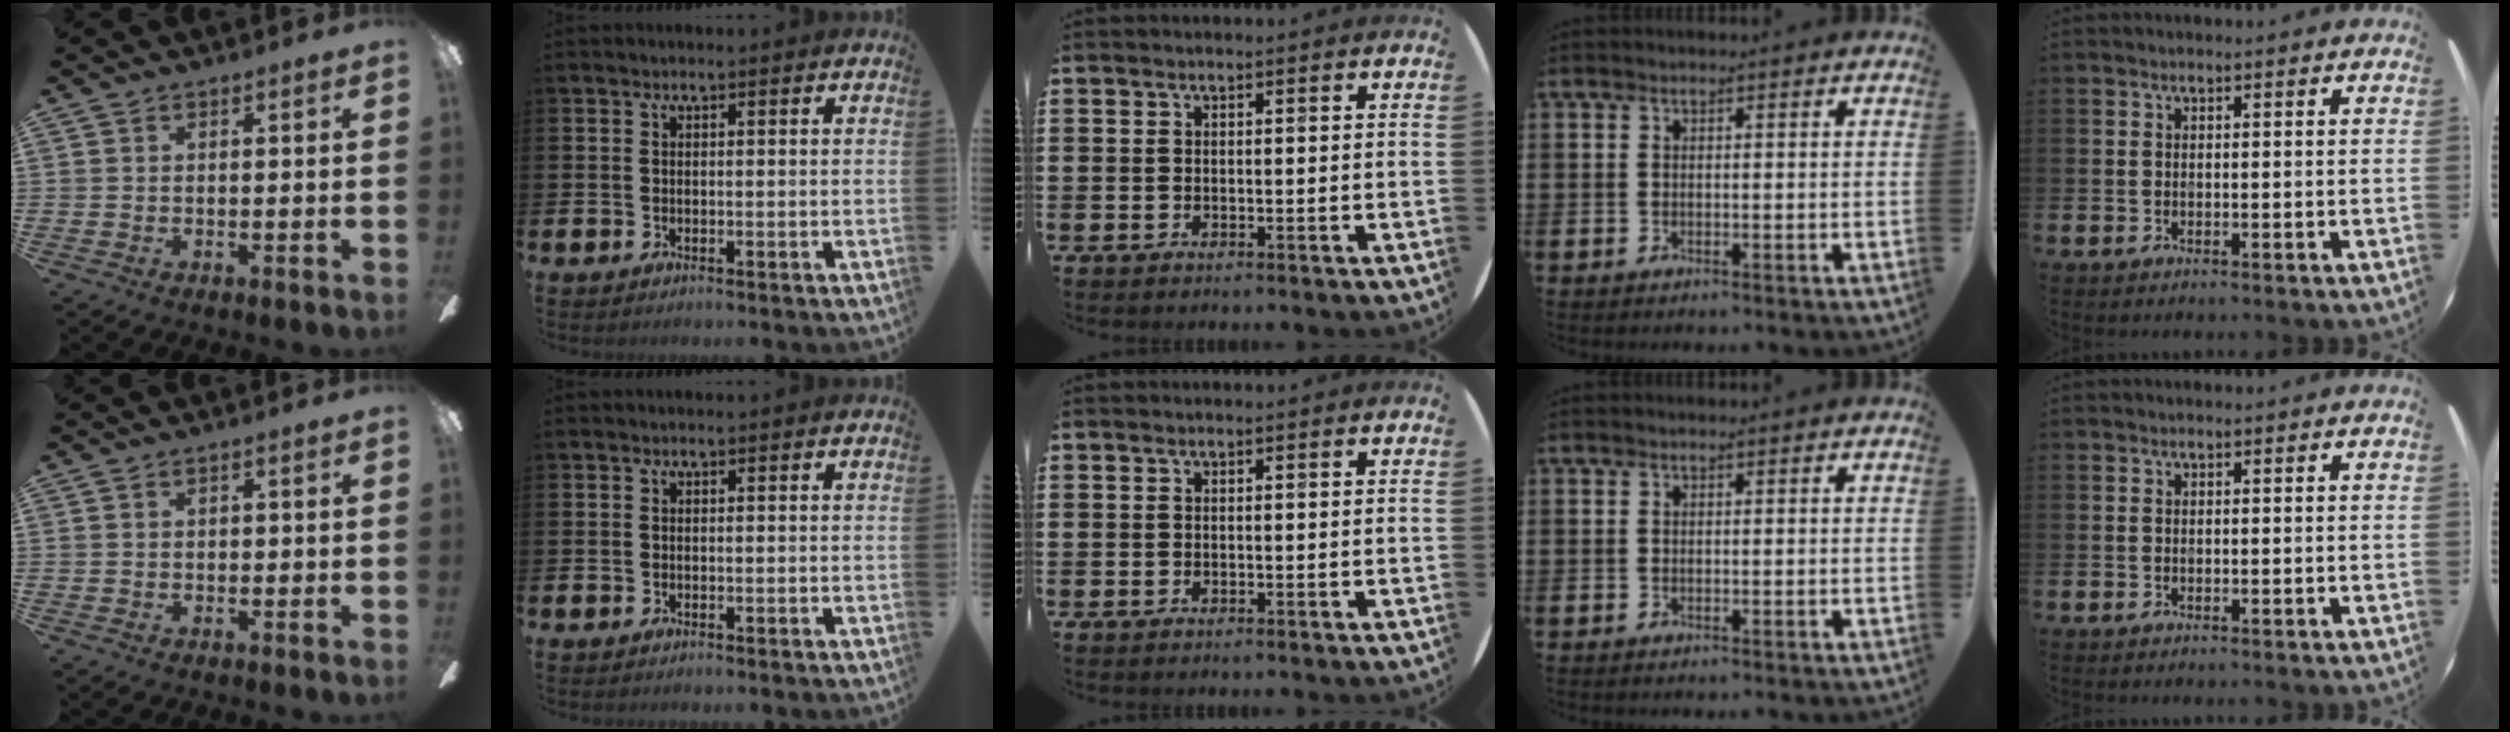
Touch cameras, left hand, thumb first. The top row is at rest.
{"thumb": {"total": 0.6, "force": [-0.1, 0.4, 0.4], "torque": [-0.006, 0.003, -0.002]}}